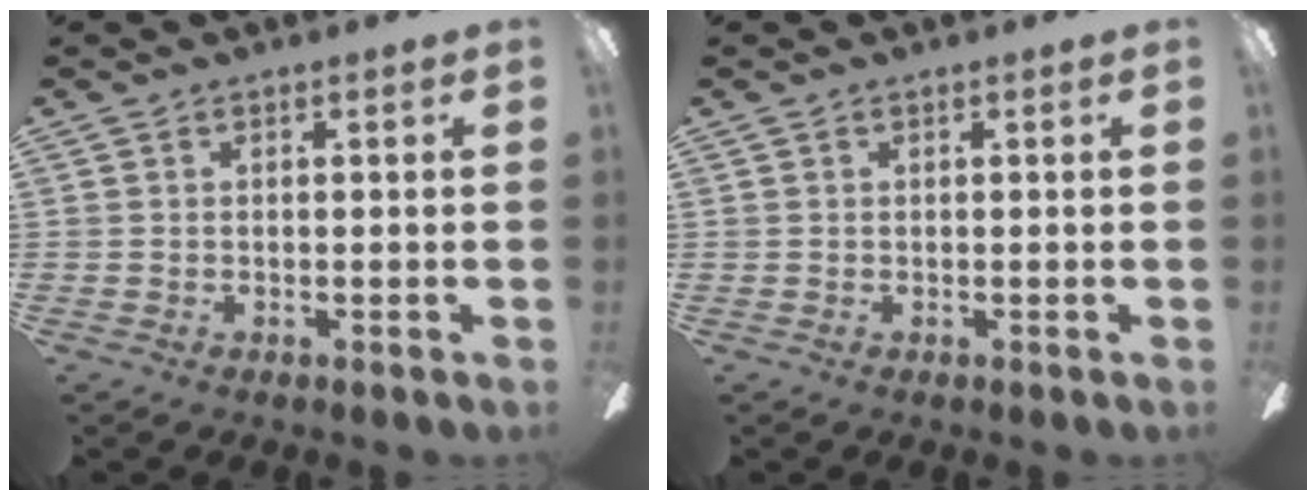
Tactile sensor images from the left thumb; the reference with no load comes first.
{"total": 0.0}